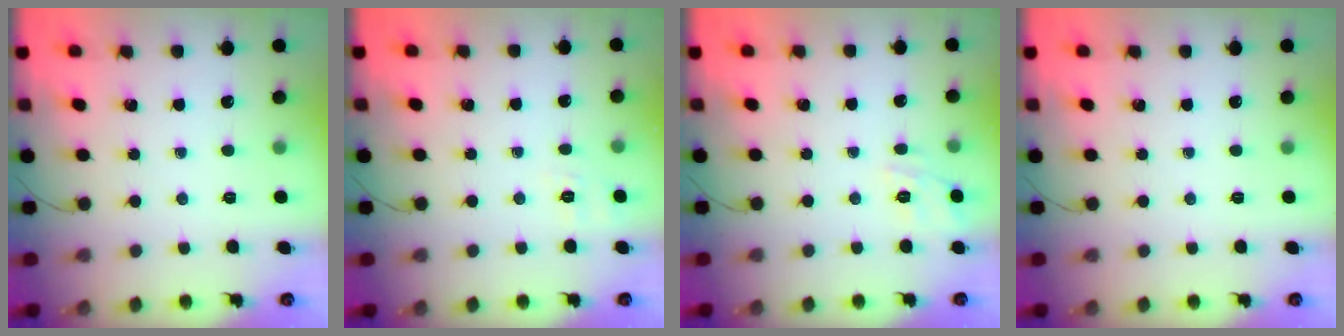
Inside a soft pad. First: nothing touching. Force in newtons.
{"total": 1.8, "press": 0.1, "slide": 1.8}
{"total": 10.7, "press": 10.6, "slide": 1.1}
{"total": 0.0}